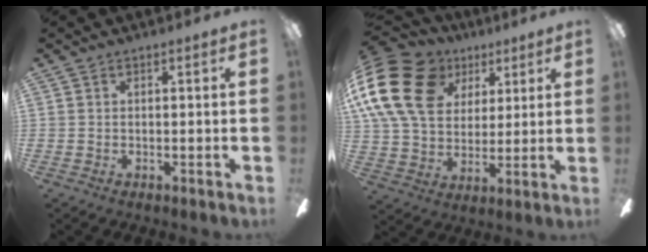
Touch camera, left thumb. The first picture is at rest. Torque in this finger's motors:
{"motor_torque": [0.22, 1.05, 1.38, -1.38, 0.54]}